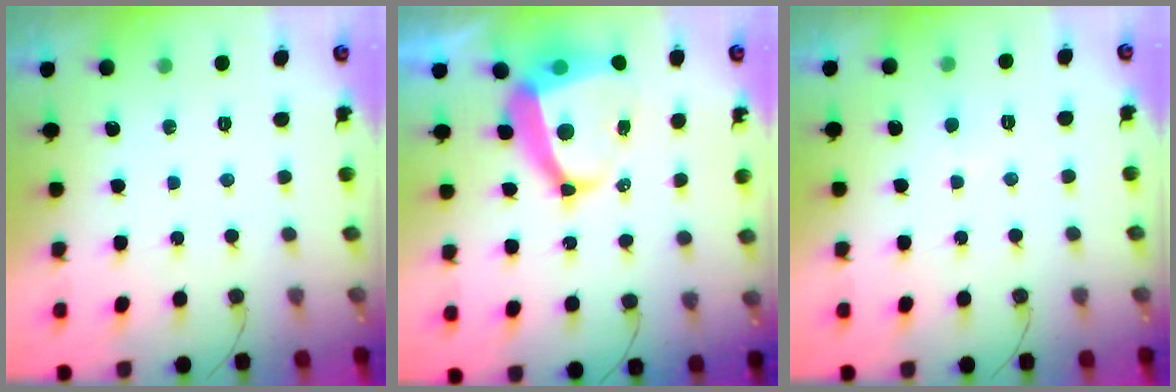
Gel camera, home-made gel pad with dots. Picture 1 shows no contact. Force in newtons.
{"total": 13.1, "press": 13.0, "slide": 1.7}
{"total": 2.5, "press": 2.5, "slide": 0.2}